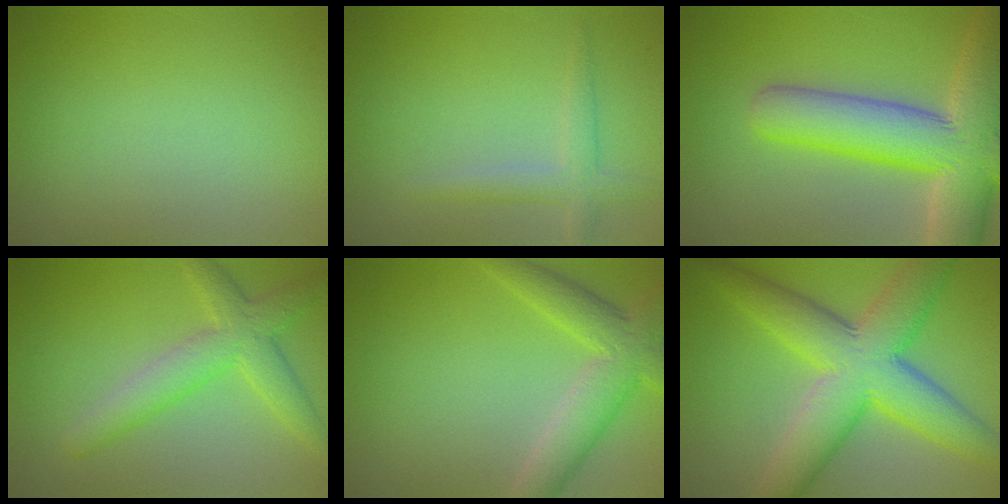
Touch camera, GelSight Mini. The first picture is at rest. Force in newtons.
{"total": 2.1, "press": 2.1, "slide": 0.1}
{"total": 10.9, "press": 10.9, "slide": 0.6}
{"total": 4.3, "press": 4.3, "slide": 0.2}
{"total": 5.2, "press": 5.2, "slide": 0.3}
{"total": 10.0, "press": 10.0, "slide": 0.3}